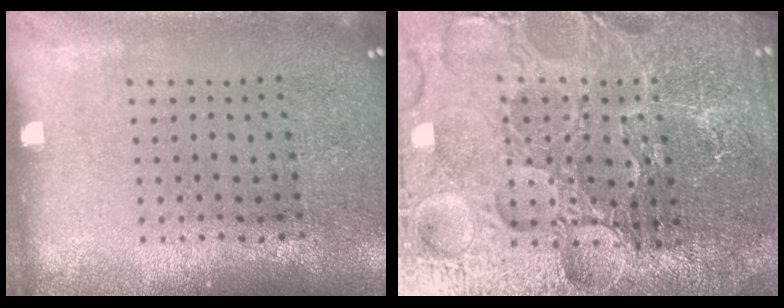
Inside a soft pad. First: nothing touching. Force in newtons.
{"total": 6.2, "press": 5.6, "slide": 2.7}